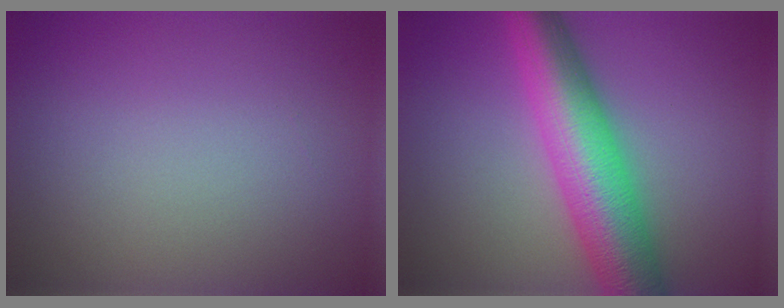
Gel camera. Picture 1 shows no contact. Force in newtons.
{"total": 9.7, "press": 9.7, "slide": 0.2}